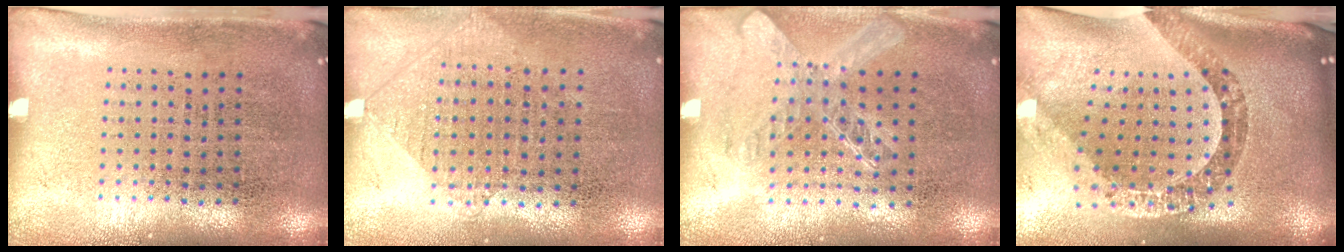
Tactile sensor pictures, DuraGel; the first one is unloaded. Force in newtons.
{"total": 0.9, "press": 0.9, "slide": 0.3}
{"total": 1.4, "press": 1.2, "slide": 0.6}
{"total": 2.6, "press": 1.9, "slide": 1.7}